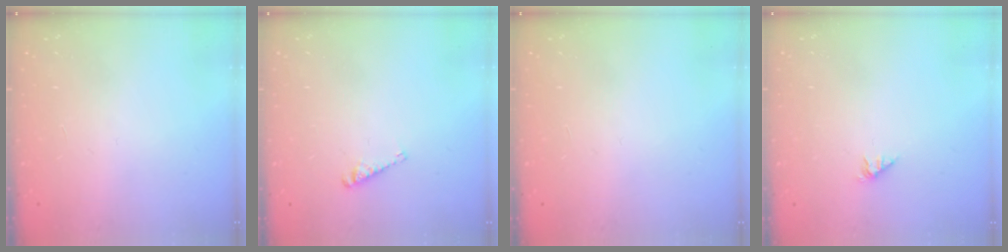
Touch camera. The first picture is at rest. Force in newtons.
{"total": 3.3, "press": 3.3, "slide": 0.1}
{"total": 0.0}
{"total": 1.0, "press": 1.0, "slide": 0.2}